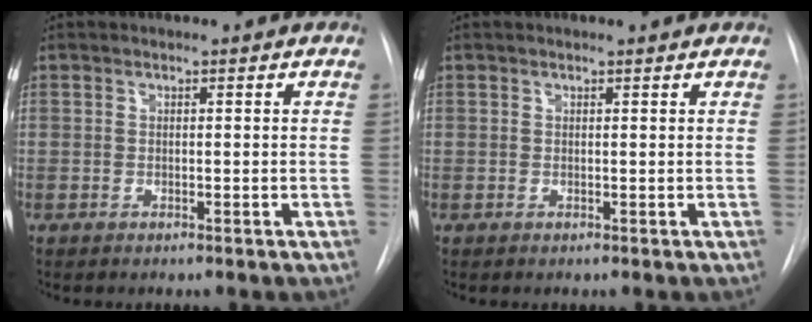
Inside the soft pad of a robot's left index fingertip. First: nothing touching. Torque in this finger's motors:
{"motor_torque": [0.03, -0.06, -0.07, 0.01]}